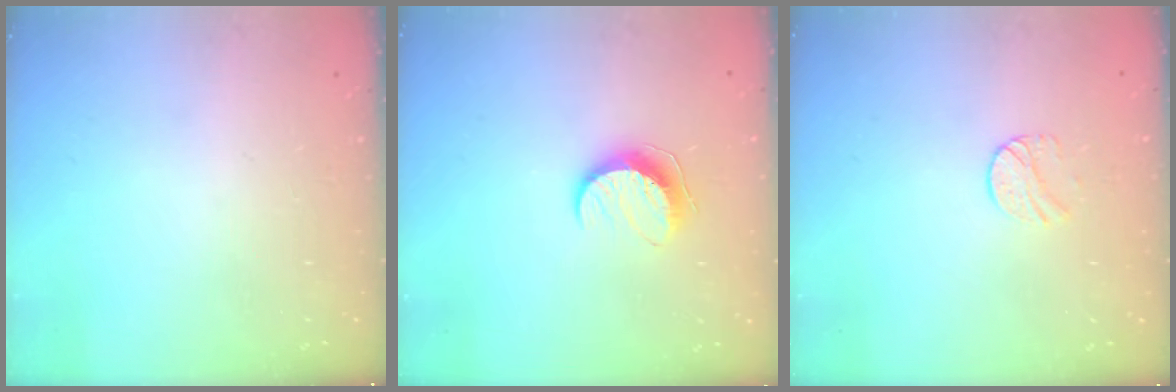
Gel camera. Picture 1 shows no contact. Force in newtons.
{"total": 9.7, "press": 9.6, "slide": 0.7}
{"total": 6.9, "press": 6.9, "slide": 0.7}